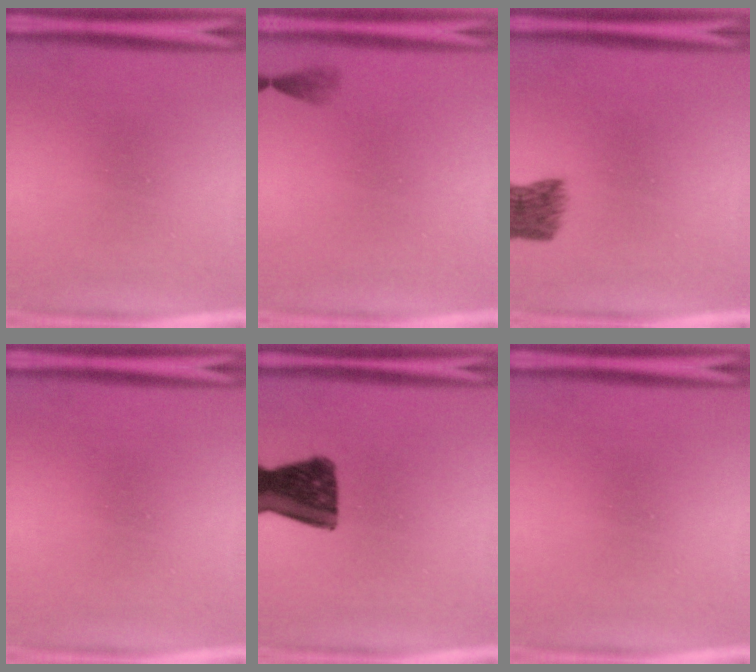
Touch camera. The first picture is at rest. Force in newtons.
{"total": 1.4}
{"total": 5.2}
{"total": 0.0}
{"total": 14.4}
{"total": 0.0}